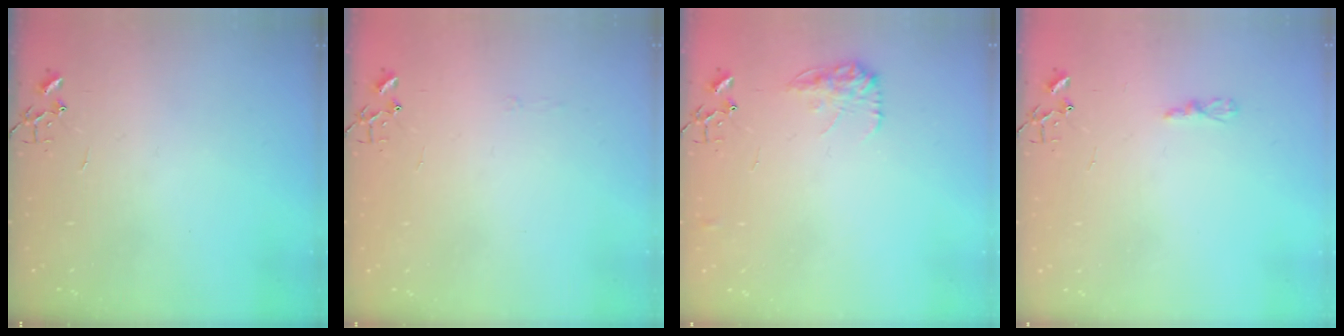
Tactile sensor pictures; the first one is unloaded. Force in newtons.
{"total": 2.8, "press": 2.8, "slide": 0.5}
{"total": 10.4, "press": 10.4, "slide": 0.5}
{"total": 2.9, "press": 2.9, "slide": 0.4}